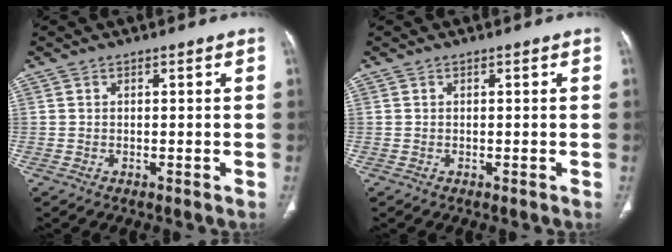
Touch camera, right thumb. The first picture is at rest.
{"total": 0.0}